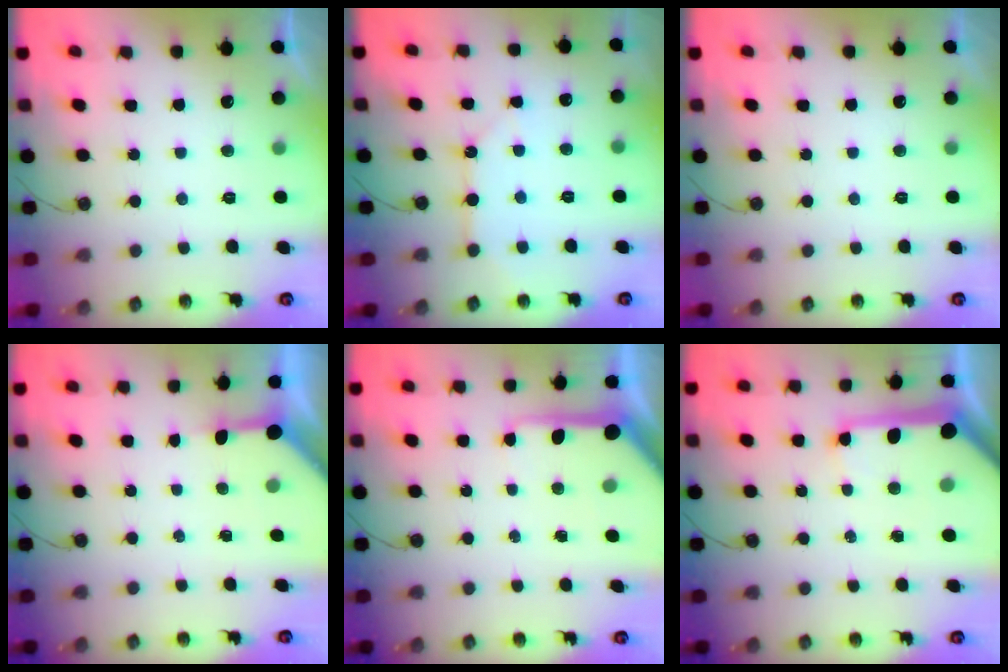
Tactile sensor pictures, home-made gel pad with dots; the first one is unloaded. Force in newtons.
{"total": 8.8, "press": 8.8, "slide": 0.8}
{"total": 0.0}
{"total": 3.7, "press": 3.6, "slide": 0.3}
{"total": 9.2, "press": 9.1, "slide": 1.0}
{"total": 17.1, "press": 16.9, "slide": 2.4}